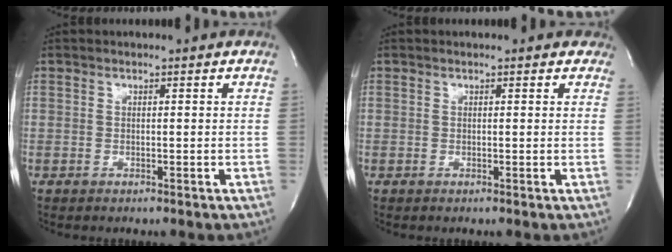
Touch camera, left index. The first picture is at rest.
{"total": 2.3, "force": [1.8, 1.2, 0.8], "torque": [-0.005, 0.004, 0.006]}